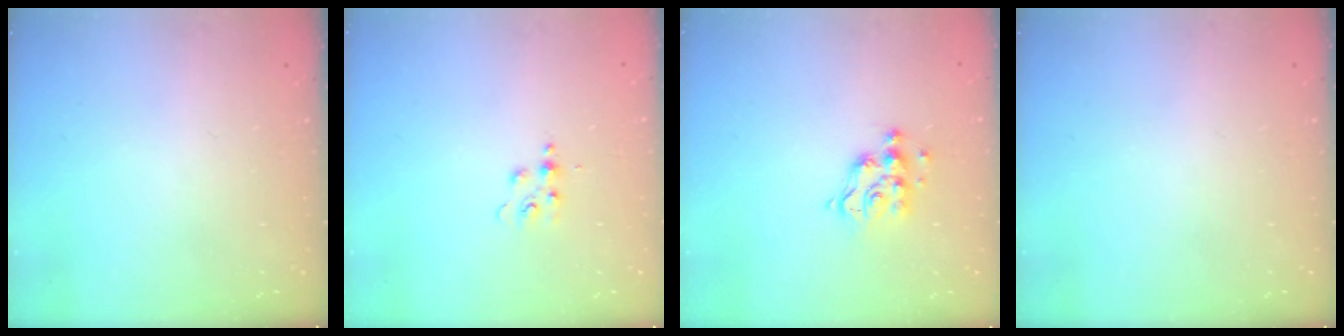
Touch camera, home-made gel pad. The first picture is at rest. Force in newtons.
{"total": 4.1, "press": 4.1, "slide": 0.5}
{"total": 8.5, "press": 8.5, "slide": 0.6}
{"total": 0.0}